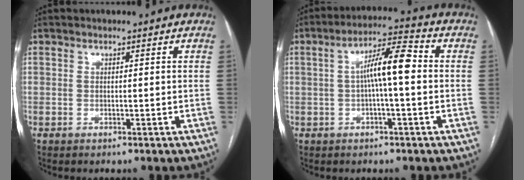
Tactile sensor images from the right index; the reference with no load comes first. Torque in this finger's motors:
{"motor_torque": [1.19, 0.29, 0.32, 0.16]}